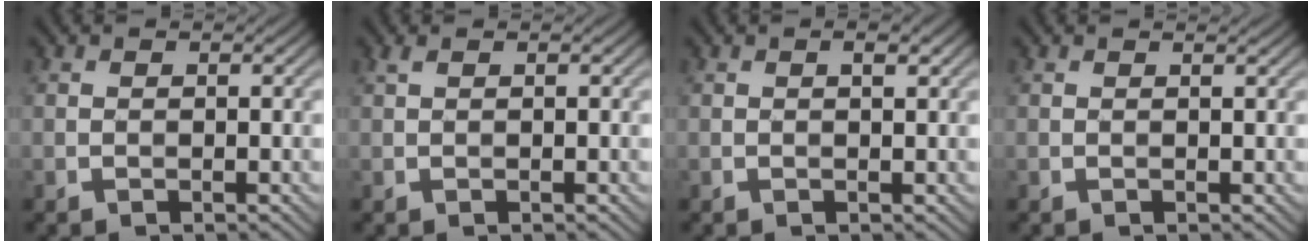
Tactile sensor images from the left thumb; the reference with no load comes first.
{"total": 1.0, "force": [0.6, 0.1, 0.7], "torque": [-0.023, 0.004, 0.014]}
{"total": 1.3, "force": [0.4, 0.2, 1.2], "torque": [-0.018, 0.002, 0.008]}
{"total": 0.7, "force": [0.5, -0.2, 0.5], "torque": [-0.011, 0.001, 0.009]}